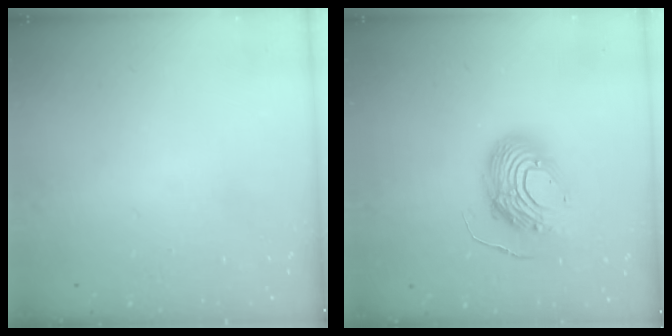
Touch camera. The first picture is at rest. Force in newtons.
{"total": 12.5, "press": 12.4, "slide": 0.9}